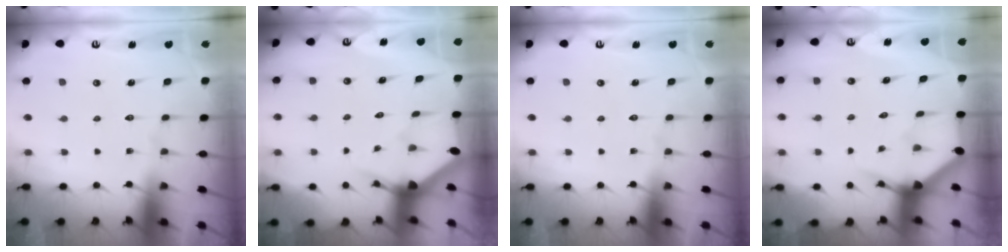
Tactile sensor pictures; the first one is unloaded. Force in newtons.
{"total": 2.9, "press": 2.9, "slide": 0.2}
{"total": 0.0}
{"total": 3.4, "press": 3.4, "slide": 0.1}